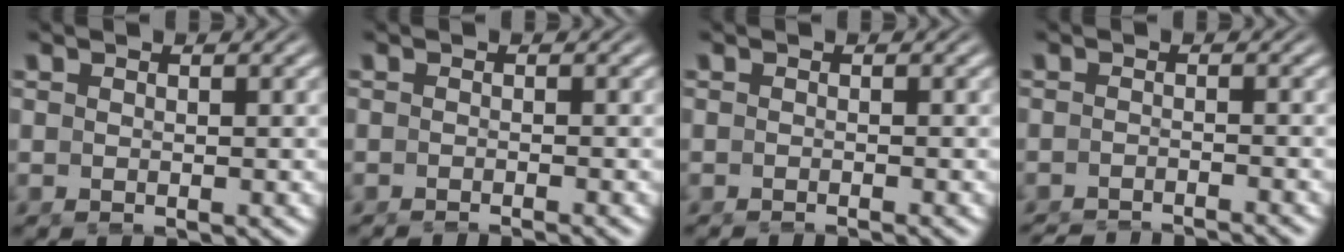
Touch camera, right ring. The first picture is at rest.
{"total": 2.4, "force": [-2.3, -0.2, 0.5], "torque": [-0.002, -0.008, -0.033]}
{"total": 1.7, "force": [-1.7, -0.3, 0.3], "torque": [-0.001, -0.006, -0.023]}
{"total": 4.4, "force": [-4.4, 0.1, 0.2], "torque": [0.001, -0.018, -0.065]}